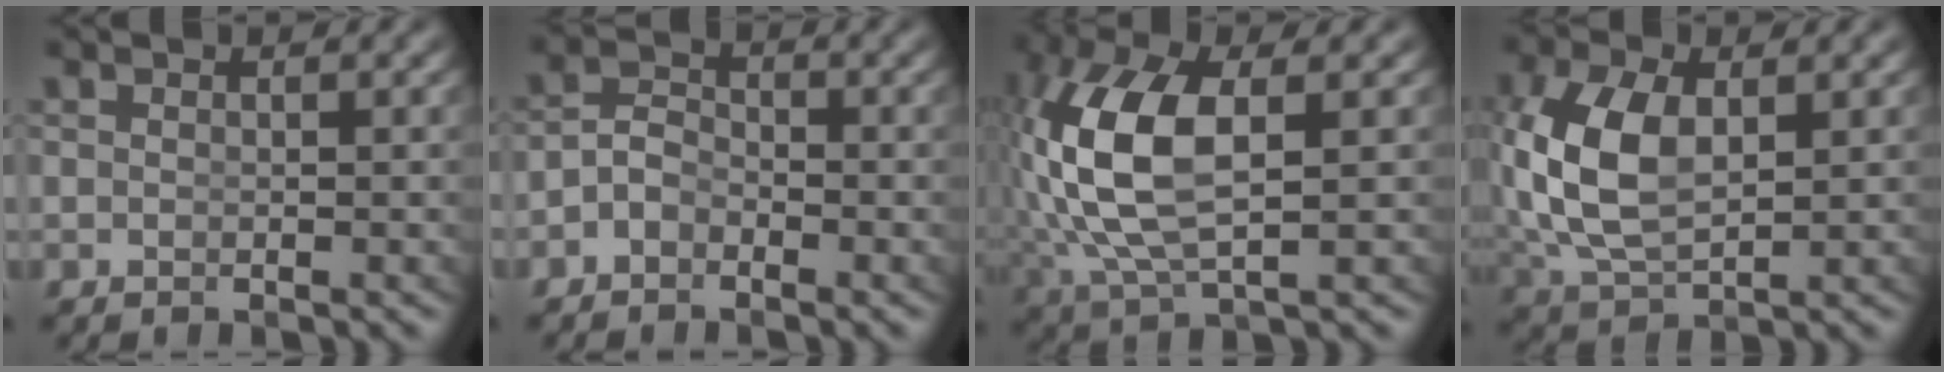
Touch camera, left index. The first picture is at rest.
{"total": 2.9, "force": [-1.6, 2.1, 1.1], "torque": [-0.019, -0.017, -0.025]}
{"total": 8.1, "force": [0.8, 3.9, 7.0], "torque": [-0.176, -0.021, 0.037]}
{"total": 7.2, "force": [0.6, 4.7, 5.3], "torque": [-0.143, -0.027, 0.034]}